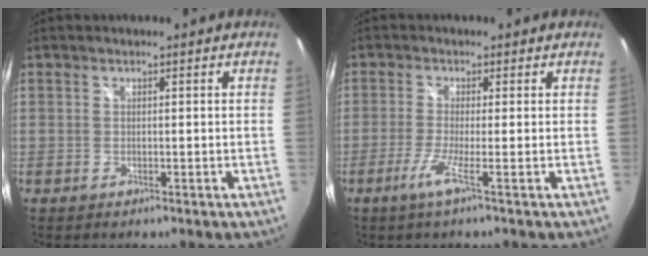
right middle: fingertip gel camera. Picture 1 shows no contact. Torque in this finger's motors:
{"motor_torque": [1.19, -0.94, 0.16, 0.10]}